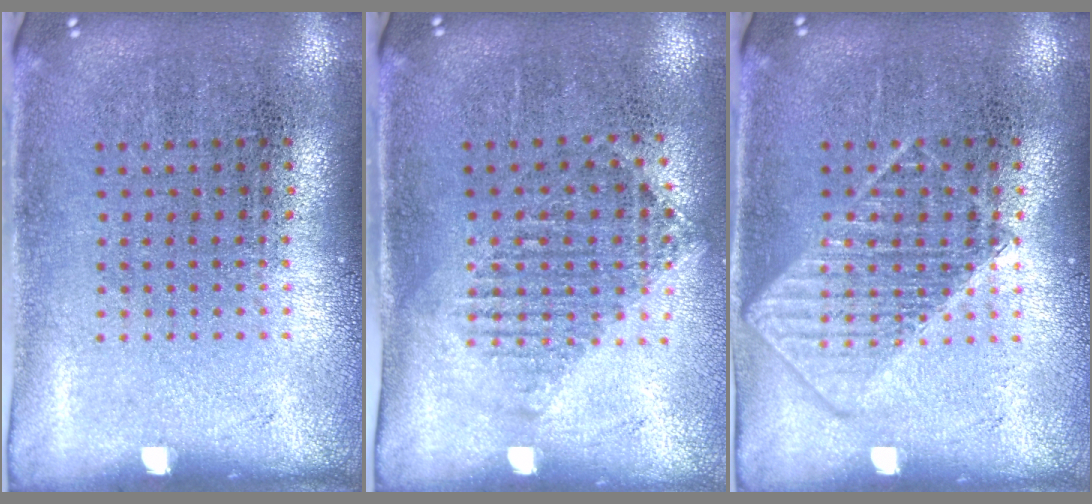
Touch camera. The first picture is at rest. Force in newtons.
{"total": 1.0, "press": 0.9, "slide": 0.4}
{"total": 2.2, "press": 2.1, "slide": 0.4}